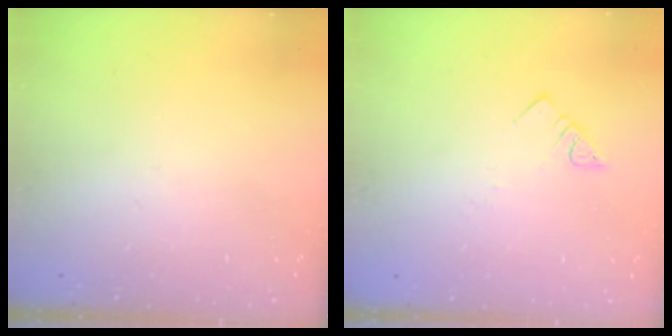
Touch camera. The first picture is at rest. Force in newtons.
{"total": 3.0, "press": 3.0, "slide": 0.1}